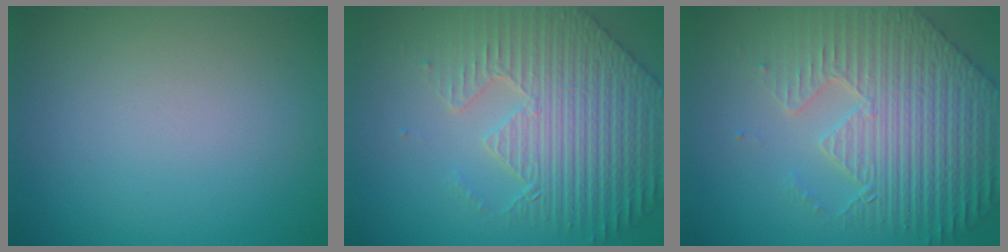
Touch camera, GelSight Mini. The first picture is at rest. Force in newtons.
{"total": 7.1, "press": 5.9, "slide": 4.0}
{"total": 7.8, "press": 6.3, "slide": 4.7}